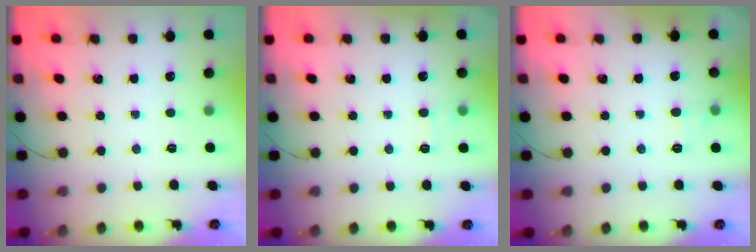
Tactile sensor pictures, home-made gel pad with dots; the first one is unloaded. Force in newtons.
{"total": 6.5, "press": 6.3, "slide": 1.5}
{"total": 5.1, "press": 4.8, "slide": 1.6}